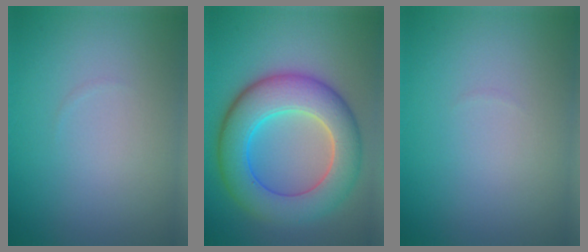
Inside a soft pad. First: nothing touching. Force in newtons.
{"total": 8.7, "press": 8.7, "slide": 0.3}
{"total": 0.0}